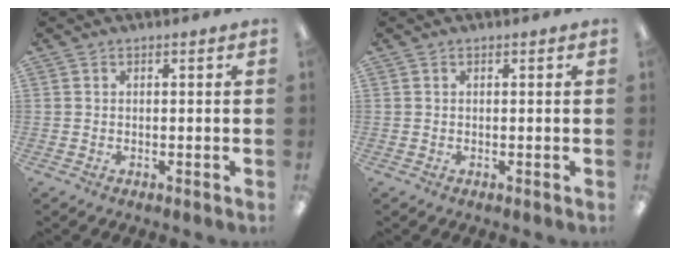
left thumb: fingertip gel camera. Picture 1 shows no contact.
{"total": 0.0}